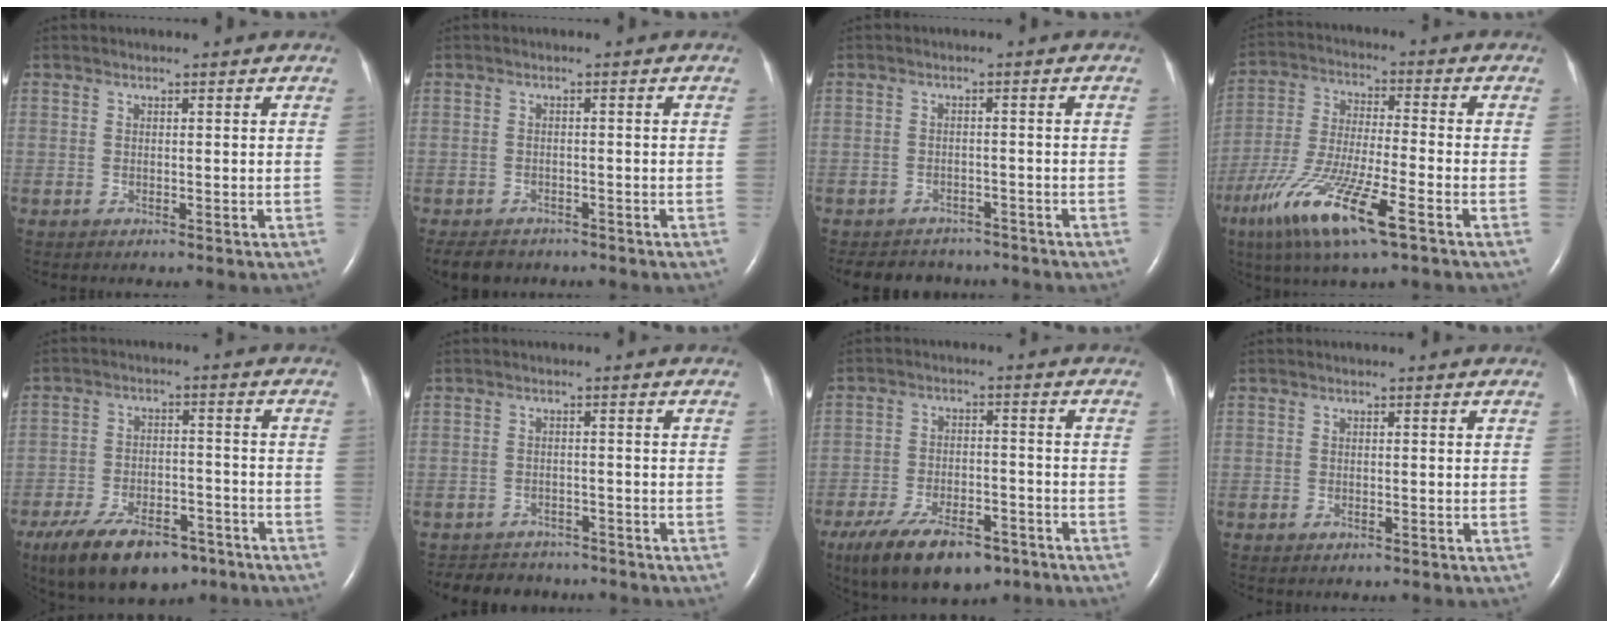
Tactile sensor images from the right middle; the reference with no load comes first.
{"total": 5.5, "force": [-4.5, 2.7, 1.6], "torque": [-0.028, -0.004, -0.062]}
{"total": 8.2, "force": [-7.4, 3.3, 1.4], "torque": [-0.026, 0.001, -0.093]}
{"total": 14.3, "force": [-7.6, 1.6, 12.0], "torque": [-0.251, -0.031, -0.140]}
{"total": 14.2, "force": [-9.8, 6.1, 8.2], "torque": [-0.145, -0.006, -0.158]}
{"total": 6.8, "force": [-6.1, 2.8, 0.8], "torque": [-0.015, -0.001, -0.084]}
{"total": 13.6, "force": [-9.3, 5.6, 8.3], "torque": [-0.149, -0.010, -0.150]}
{"total": 0.6, "force": [-0.3, 0.2, 0.4], "torque": [-0.010, -0.001, -0.002]}